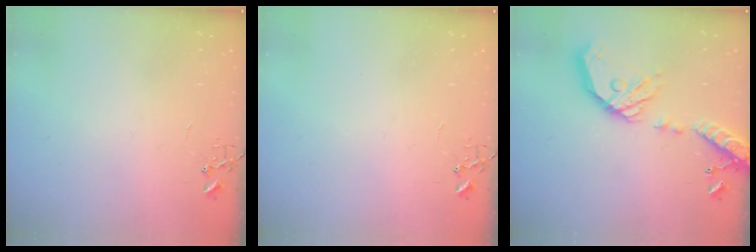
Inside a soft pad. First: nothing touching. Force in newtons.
{"total": 0.0}
{"total": 21.8, "press": 21.5, "slide": 3.7}